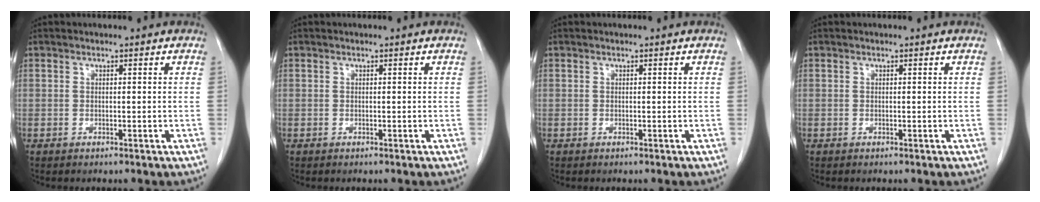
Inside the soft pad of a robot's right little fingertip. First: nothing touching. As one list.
[{"total": 0.0}, {"total": 0.0}, {"total": 0.0}]